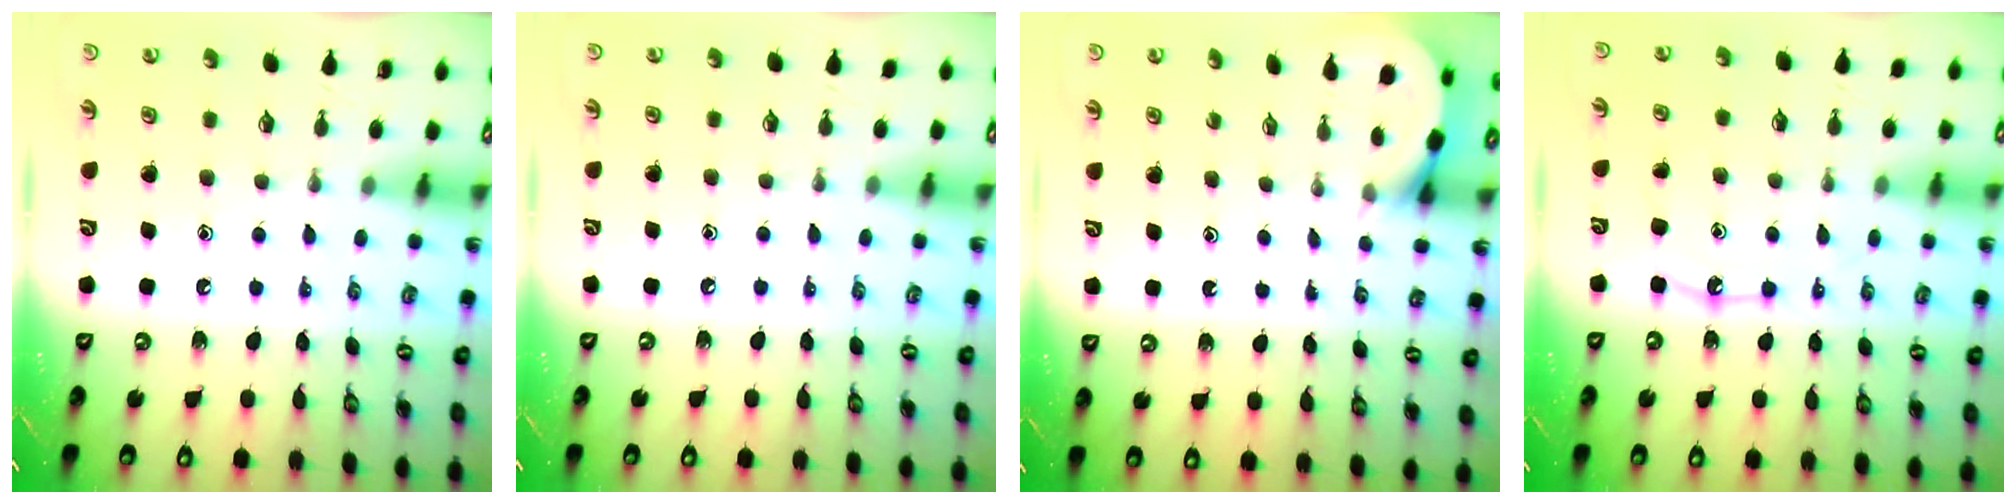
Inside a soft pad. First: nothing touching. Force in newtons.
{"total": 0.9, "press": 0.9, "slide": 0.2}
{"total": 3.0, "press": 3.0, "slide": 0.2}
{"total": 8.8, "press": 8.8, "slide": 0.5}